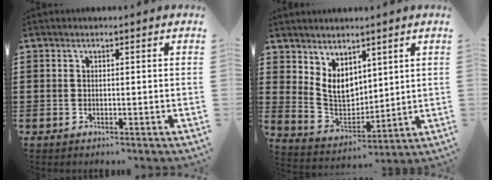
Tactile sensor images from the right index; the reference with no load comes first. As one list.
[{"total": 6.0, "force": [3.3, 4.2, 2.8], "torque": [-0.079, -0.008, 0.063]}]